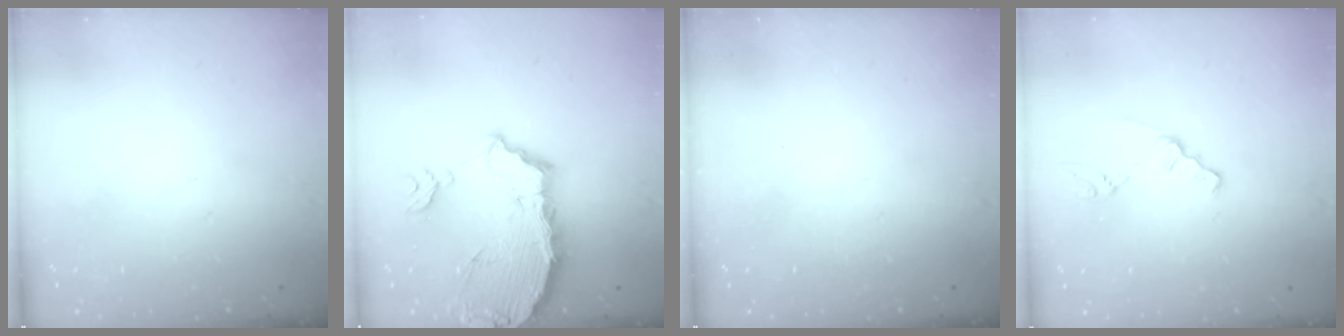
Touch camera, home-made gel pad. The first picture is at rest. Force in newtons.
{"total": 12.8, "press": 12.7, "slide": 1.6}
{"total": 0.0}
{"total": 1.5, "press": 1.5, "slide": 0.3}